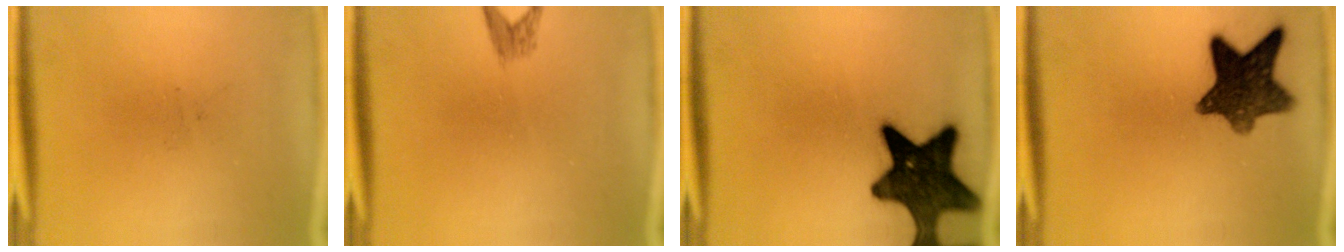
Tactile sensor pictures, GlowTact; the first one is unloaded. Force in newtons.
{"total": 1.4}
{"total": 15.8}
{"total": 11.3}